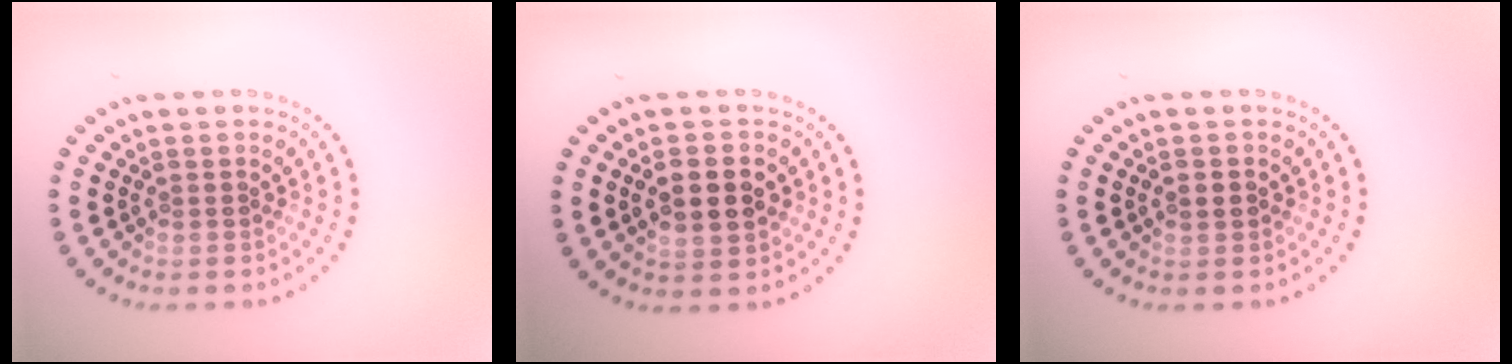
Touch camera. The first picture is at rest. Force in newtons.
{"total": 4.5, "press": 4.5, "slide": 0.3}
{"total": 1.5, "press": 1.5, "slide": 0.0}